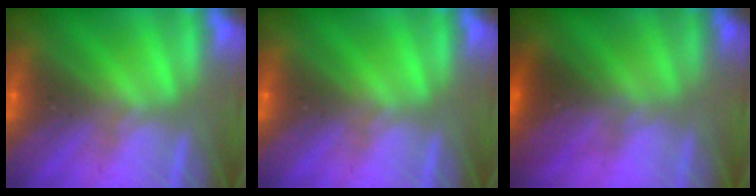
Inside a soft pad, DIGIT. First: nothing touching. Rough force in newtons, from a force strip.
{"total": 0.0}
{"total": 2.1}